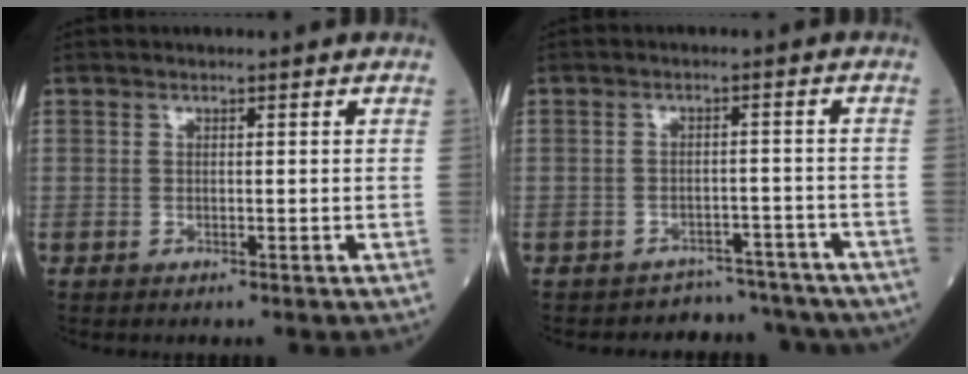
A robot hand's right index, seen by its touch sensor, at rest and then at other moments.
{"total": 7.0, "force": [-6.1, 3.2, -0.9], "torque": [0.028, 0.037, -0.072]}